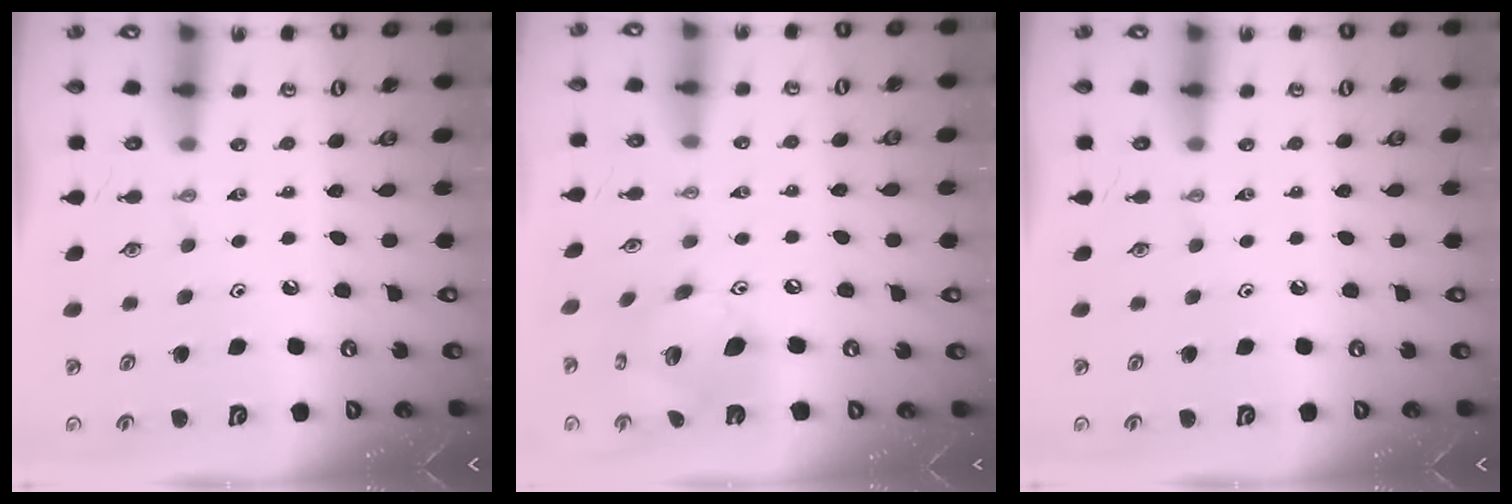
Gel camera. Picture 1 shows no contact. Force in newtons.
{"total": 14.5, "press": 14.4, "slide": 1.0}
{"total": 0.0}